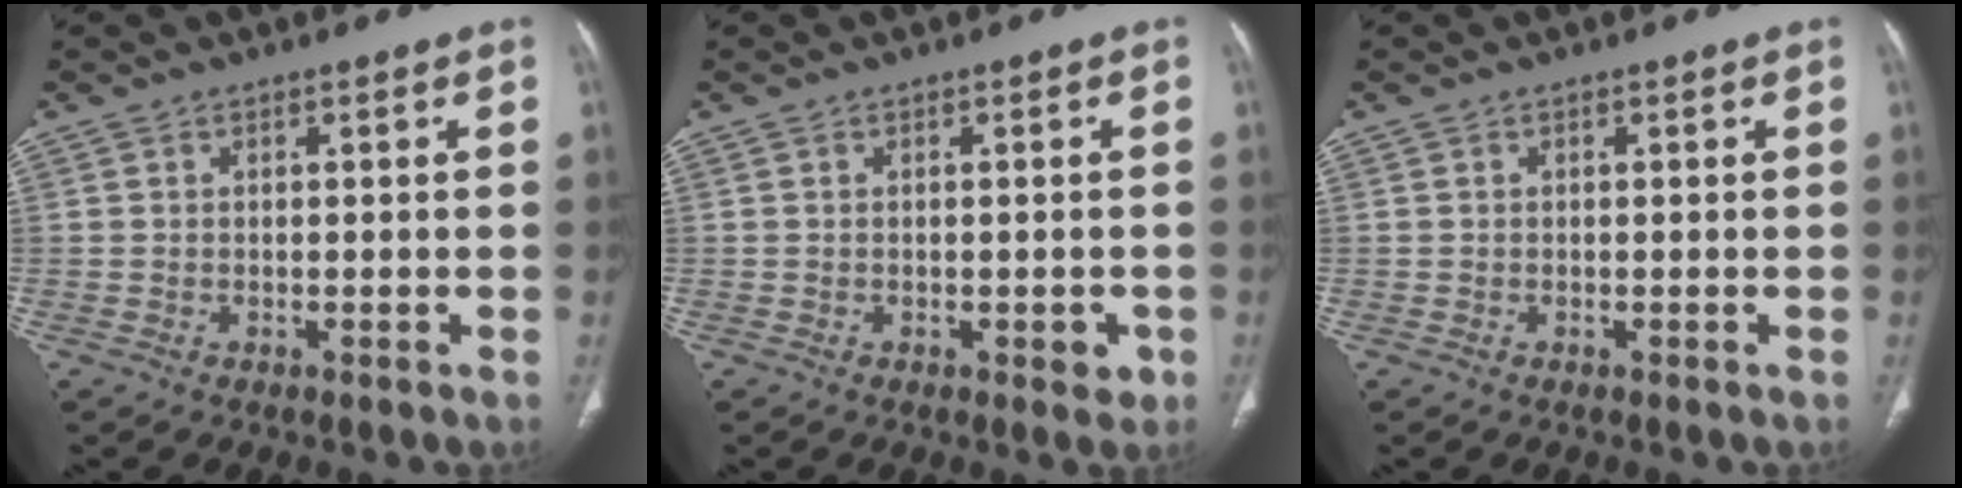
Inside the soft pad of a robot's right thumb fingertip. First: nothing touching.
{"total": 2.8, "force": [-0.9, 1.4, 2.2], "torque": [-0.021, 0.005, -0.005]}
{"total": 0.0}